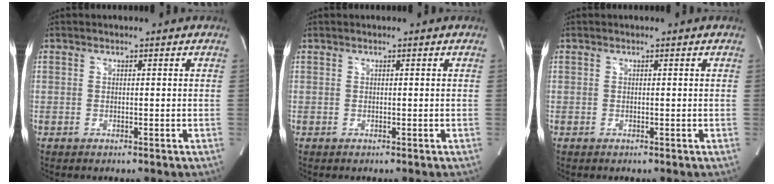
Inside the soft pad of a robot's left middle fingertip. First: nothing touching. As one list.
[{"total": 0.0}, {"total": 0.0}]